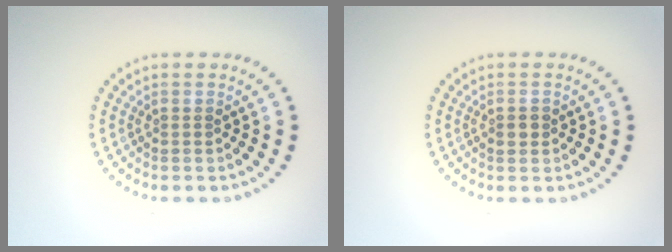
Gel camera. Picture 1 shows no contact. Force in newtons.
{"total": 1.1, "press": 1.1, "slide": 0.2}